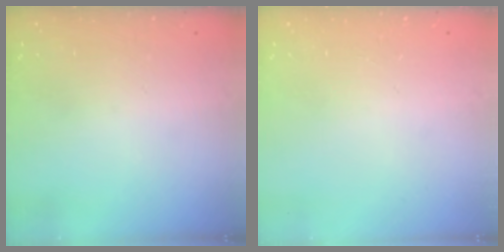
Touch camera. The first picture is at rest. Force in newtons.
{"total": 0.0}